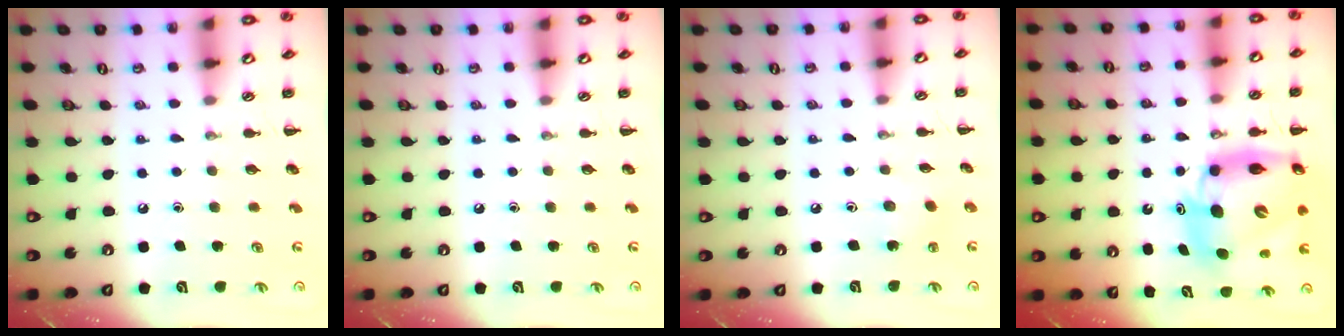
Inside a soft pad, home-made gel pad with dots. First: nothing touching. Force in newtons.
{"total": 0.0}
{"total": 2.3, "press": 2.1, "slide": 0.9}
{"total": 12.3, "press": 12.0, "slide": 2.6}